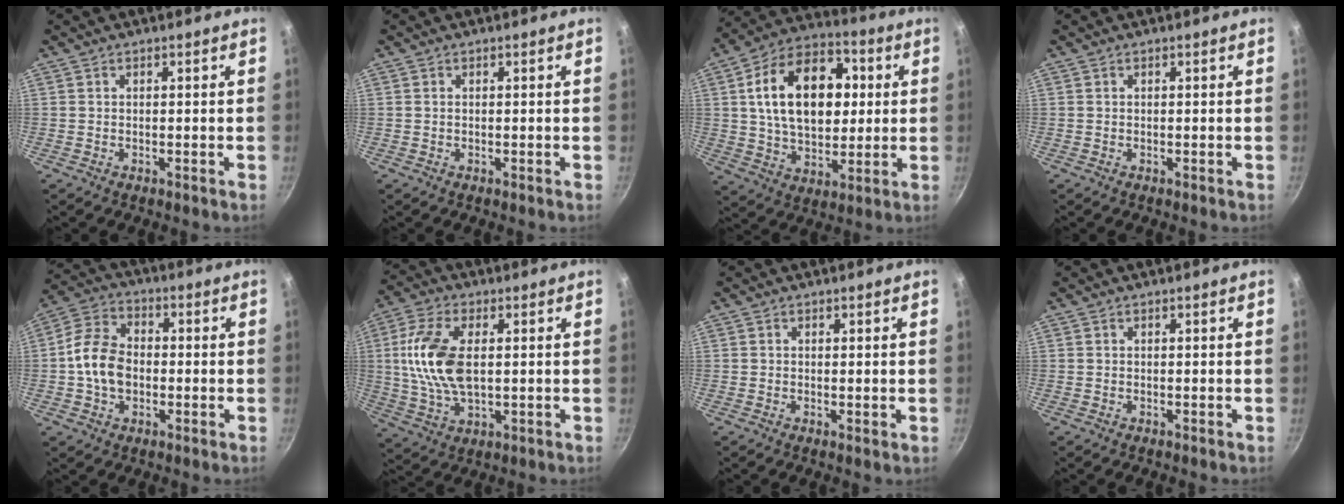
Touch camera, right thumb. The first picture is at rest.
{"total": 0.0}
{"total": 21.4, "force": [3.8, 14.0, 15.7], "torque": [-0.226, 0.014, 0.055]}
{"total": 0.0}
{"total": 10.3, "force": [-1.0, 7.5, 7.0], "torque": [-0.115, 0.025, -0.032]}
{"total": 13.3, "force": [1.6, 7.0, 11.2], "torque": [-0.221, 0.004, 0.029]}
{"total": 0.6, "force": [0.2, 0.2, 0.6], "torque": [-0.010, -0.004, 0.001]}
{"total": 0.0}